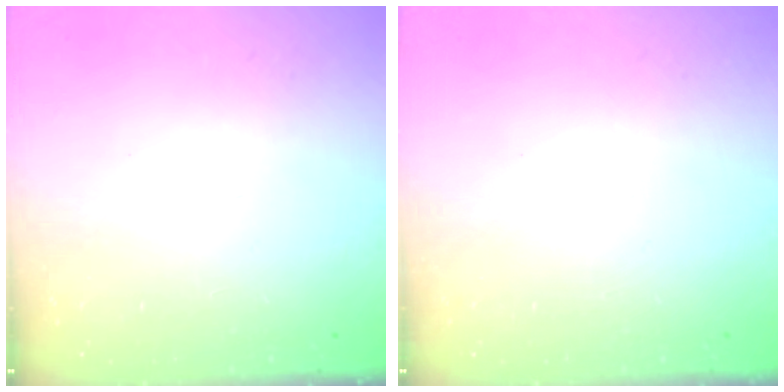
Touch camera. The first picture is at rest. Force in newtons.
{"total": 0.0}